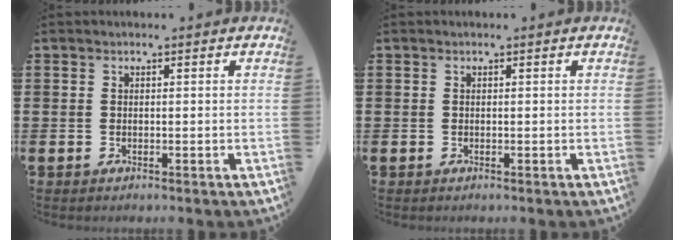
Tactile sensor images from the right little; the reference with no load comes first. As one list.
[{"total": 0.0}]